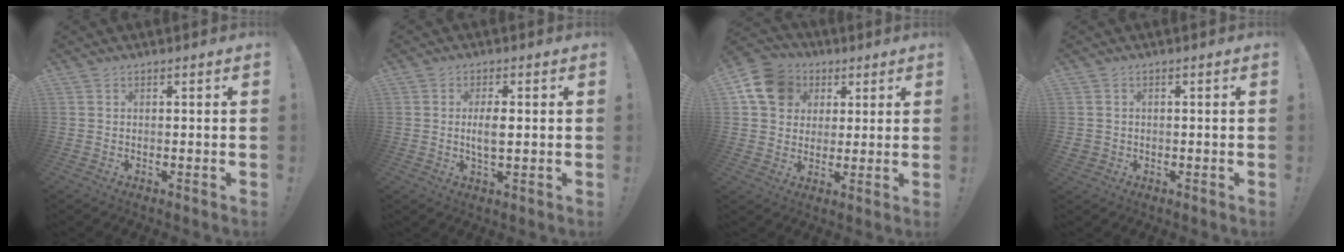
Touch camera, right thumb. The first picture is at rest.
{"total": 4.7, "force": [0.0, 1.8, 4.4], "torque": [-0.080, -0.001, -0.005]}
{"total": 13.4, "force": [4.7, 11.1, 5.8], "torque": [-0.087, -0.011, 0.096]}
{"total": 1.9, "force": [-0.2, 1.8, 0.7], "torque": [-0.020, 0.005, -0.001]}